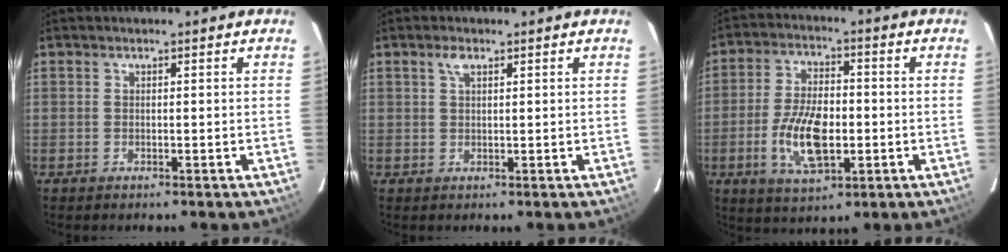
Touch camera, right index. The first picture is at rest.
{"total": 1.7, "force": [0.9, 0.7, 1.2], "torque": [-0.025, 0.005, 0.017]}
{"total": 11.7, "force": [-2.8, 5.7, 9.9], "torque": [-0.199, -0.001, -0.048]}